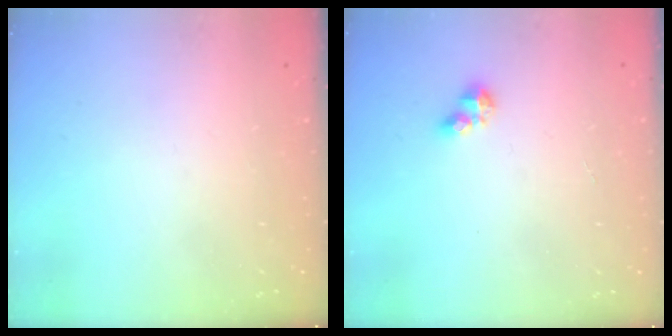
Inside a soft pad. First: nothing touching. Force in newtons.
{"total": 4.3, "press": 4.3, "slide": 0.4}